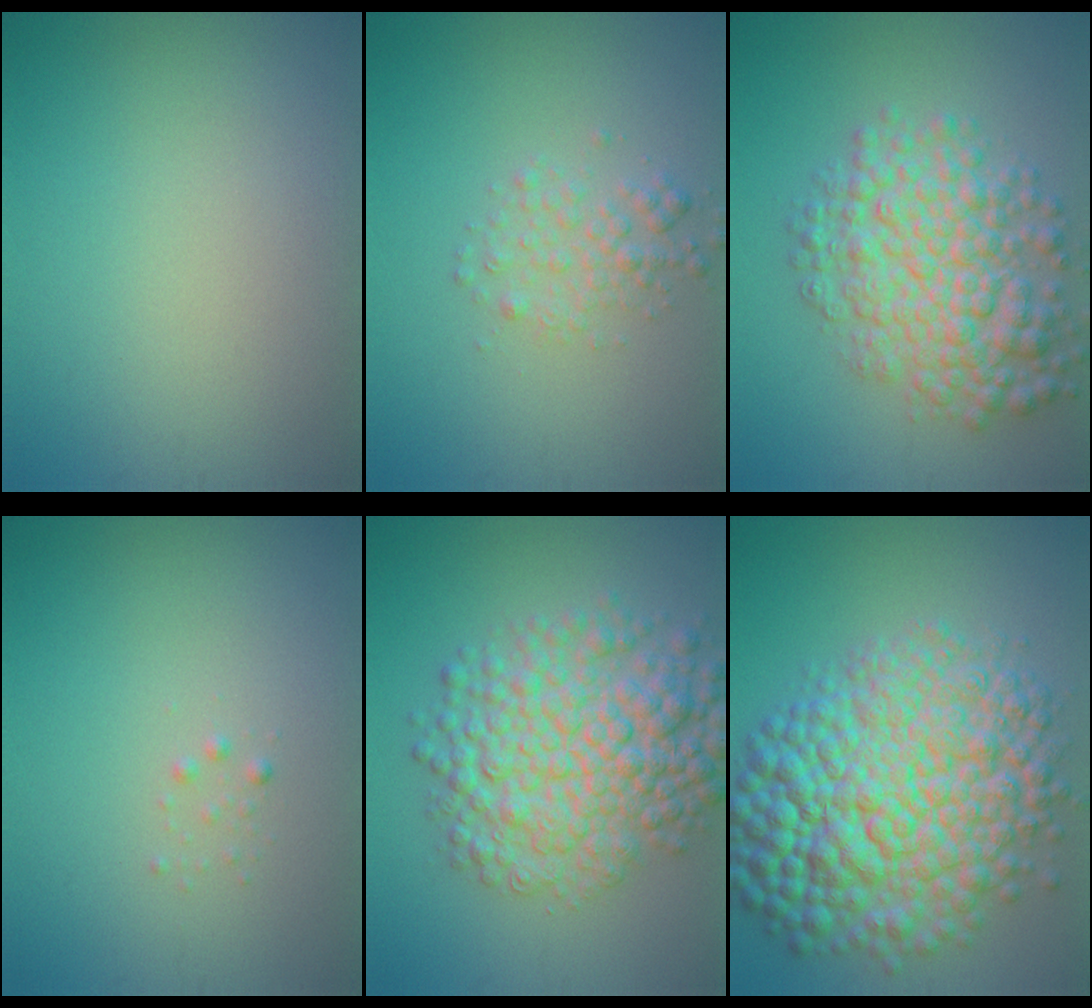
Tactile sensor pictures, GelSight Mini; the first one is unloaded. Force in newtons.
{"total": 2.1, "press": 2.1, "slide": 0.1}
{"total": 7.2, "press": 7.2, "slide": 0.2}
{"total": 0.6, "press": 0.6, "slide": 0.0}
{"total": 8.6, "press": 8.6, "slide": 0.1}
{"total": 13.1, "press": 13.1, "slide": 0.2}